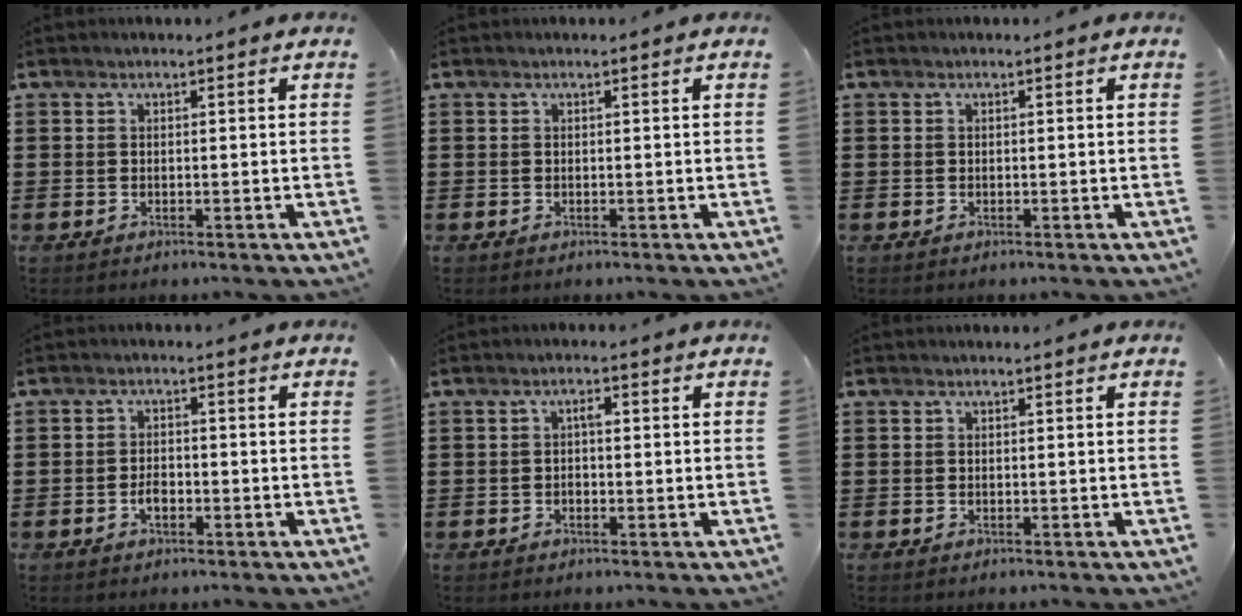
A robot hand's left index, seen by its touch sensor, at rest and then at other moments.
{"total": 0.0}
{"total": 0.0}
{"total": 2.0, "force": [-0.7, 1.0, 1.6], "torque": [-0.032, 0.001, -0.014]}
{"total": 1.6, "force": [0.1, 0.7, 1.4], "torque": [-0.029, 0.004, 0.000]}
{"total": 0.0}